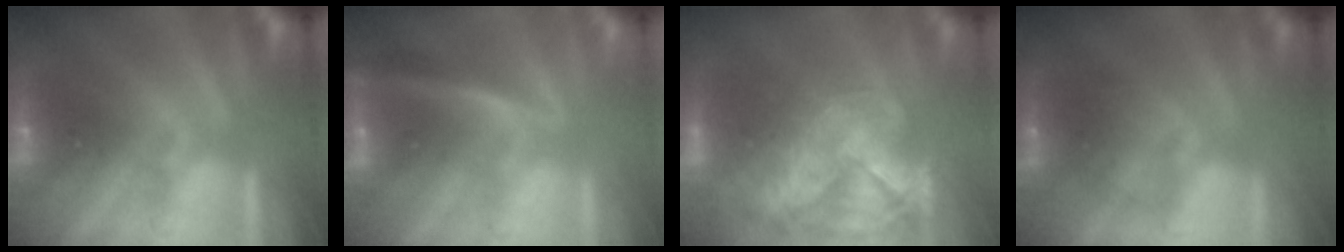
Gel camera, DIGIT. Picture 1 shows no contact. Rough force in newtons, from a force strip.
{"total": 2.9}
{"total": 9.5}
{"total": 1.8}